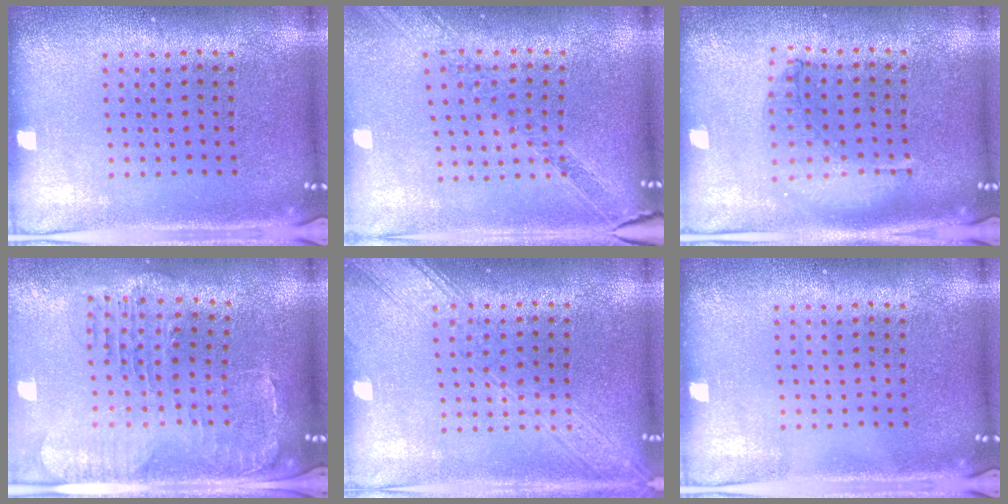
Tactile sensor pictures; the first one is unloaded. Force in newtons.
{"total": 1.2, "press": 1.2, "slide": 0.2}
{"total": 1.0, "press": 1.0, "slide": 0.3}
{"total": 1.6, "press": 1.5, "slide": 0.4}
{"total": 3.4, "press": 3.3, "slide": 0.4}
{"total": 0.0}